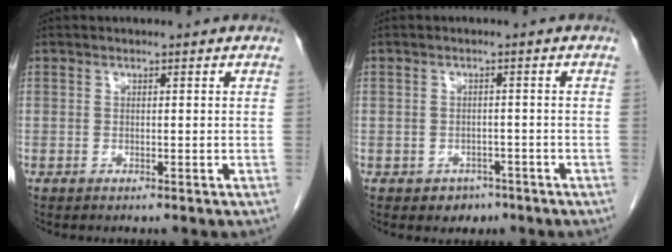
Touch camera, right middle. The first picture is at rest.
{"total": 2.7, "force": [-1.6, 2.1, 0.5], "torque": [-0.006, 0.009, -0.017]}